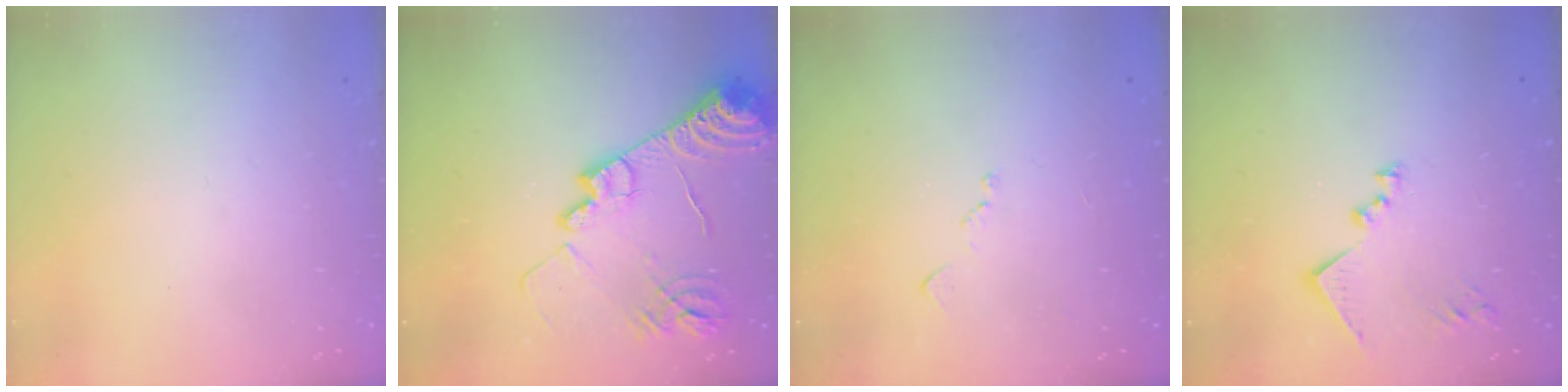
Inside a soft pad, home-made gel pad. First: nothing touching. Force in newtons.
{"total": 16.5, "press": 16.4, "slide": 1.7}
{"total": 7.1, "press": 7.1, "slide": 0.8}
{"total": 10.4, "press": 10.4, "slide": 0.3}